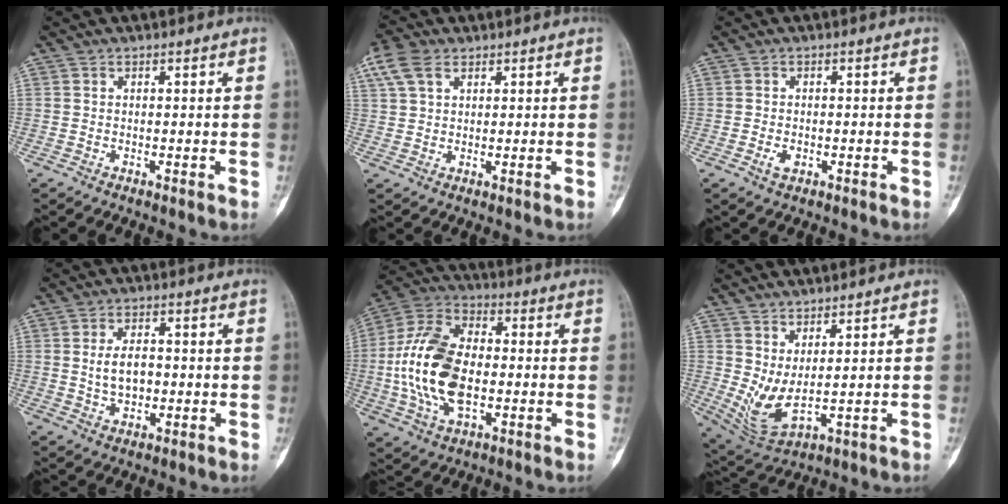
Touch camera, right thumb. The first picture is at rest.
{"total": 6.4, "force": [3.2, 3.8, 4.0], "torque": [-0.088, 0.013, 0.067]}
{"total": 1.9, "force": [-0.6, 1.2, 1.3], "torque": [-0.023, 0.001, -0.011]}
{"total": 5.8, "force": [0.0, 3.7, 4.5], "torque": [-0.068, 0.004, 0.002]}
{"total": 18.4, "force": [-1.6, 10.8, 14.8], "torque": [-0.290, 0.021, -0.031]}
{"total": 7.9, "force": [1.6, 2.3, 7.4], "torque": [-0.154, -0.026, 0.046]}